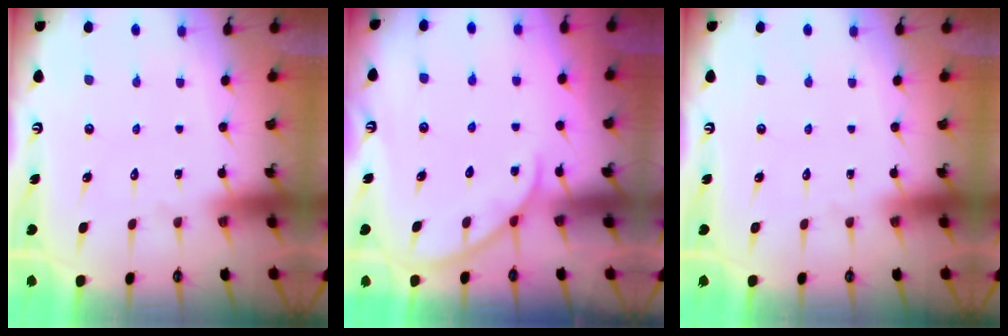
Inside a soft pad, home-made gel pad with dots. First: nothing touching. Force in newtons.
{"total": 1.2, "press": 1.1, "slide": 0.2}
{"total": 0.0}